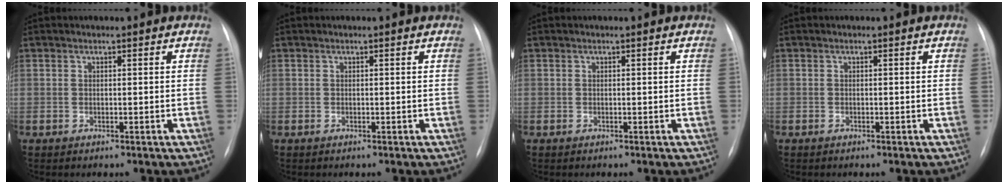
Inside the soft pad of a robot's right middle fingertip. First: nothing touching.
{"total": 0.0}
{"total": 0.0}
{"total": 0.0}